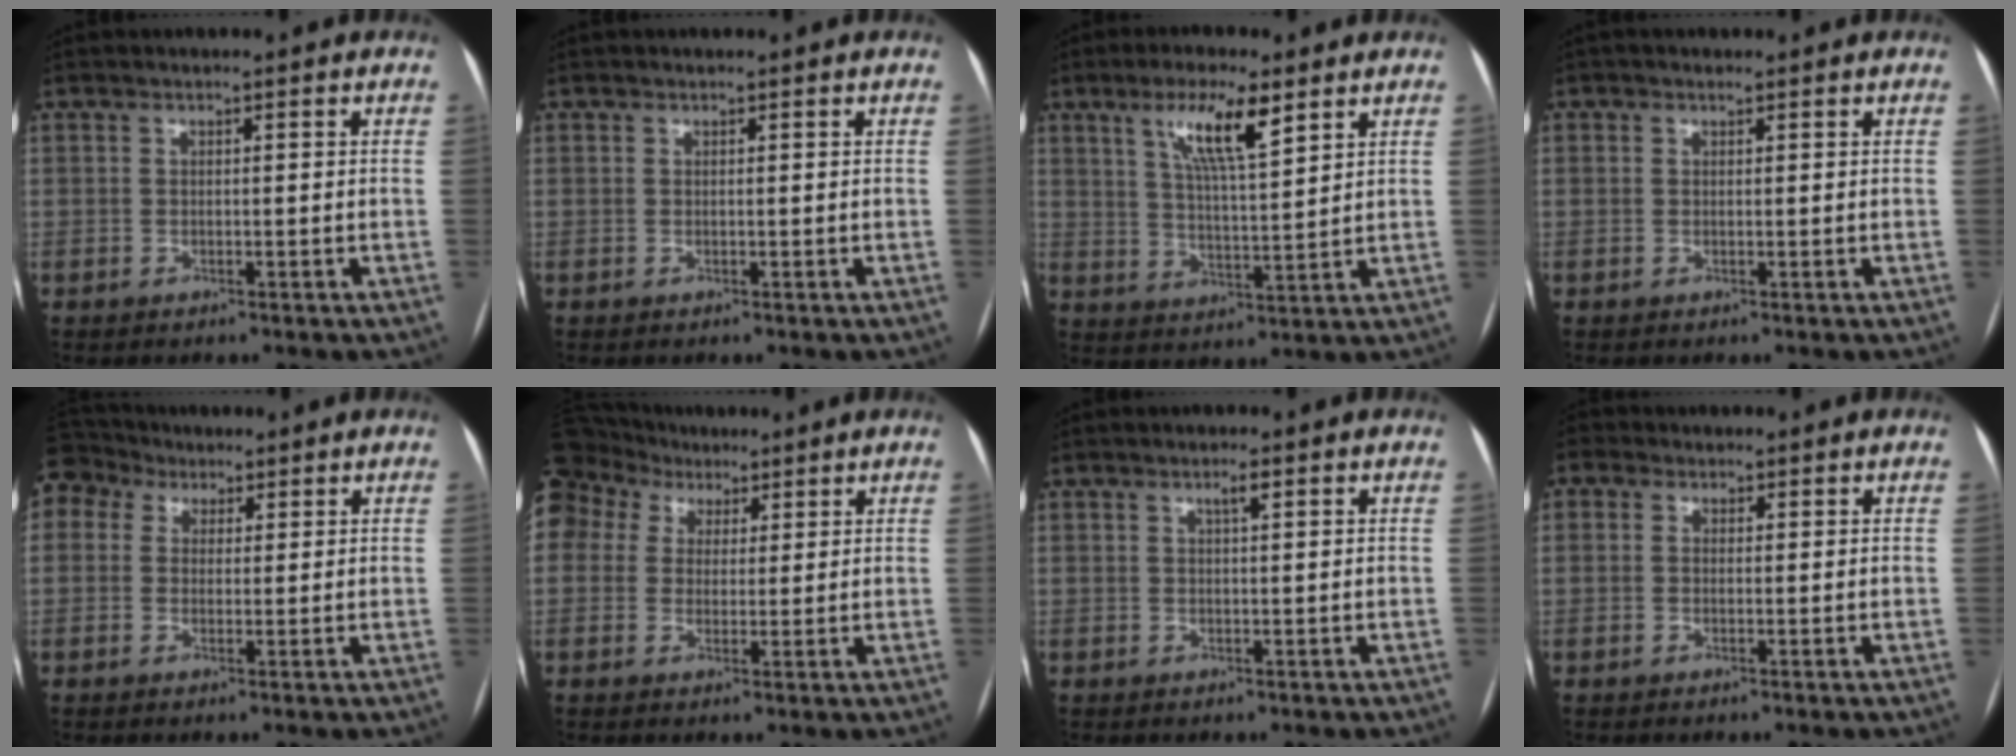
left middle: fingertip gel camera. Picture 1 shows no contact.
{"total": 1.4, "force": [-0.5, -1.0, -0.7], "torque": [0.008, -0.007, -0.007]}
{"total": 9.0, "force": [5.0, 1.3, 7.3], "torque": [-0.137, 0.001, 0.090]}
{"total": 1.0, "force": [-0.4, -0.8, -0.5], "torque": [0.004, -0.006, -0.006]}
{"total": 6.0, "force": [3.7, 4.5, 1.2], "torque": [-0.036, 0.041, 0.076]}
{"total": 11.4, "force": [6.7, 8.7, 3.1], "torque": [-0.105, 0.060, 0.133]}
{"total": 1.4, "force": [0.7, 0.2, 1.2], "torque": [-0.023, 0.003, 0.011]}
{"total": 0.9, "force": [-0.1, 0.8, 0.2], "torque": [-0.011, 0.007, -0.001]}